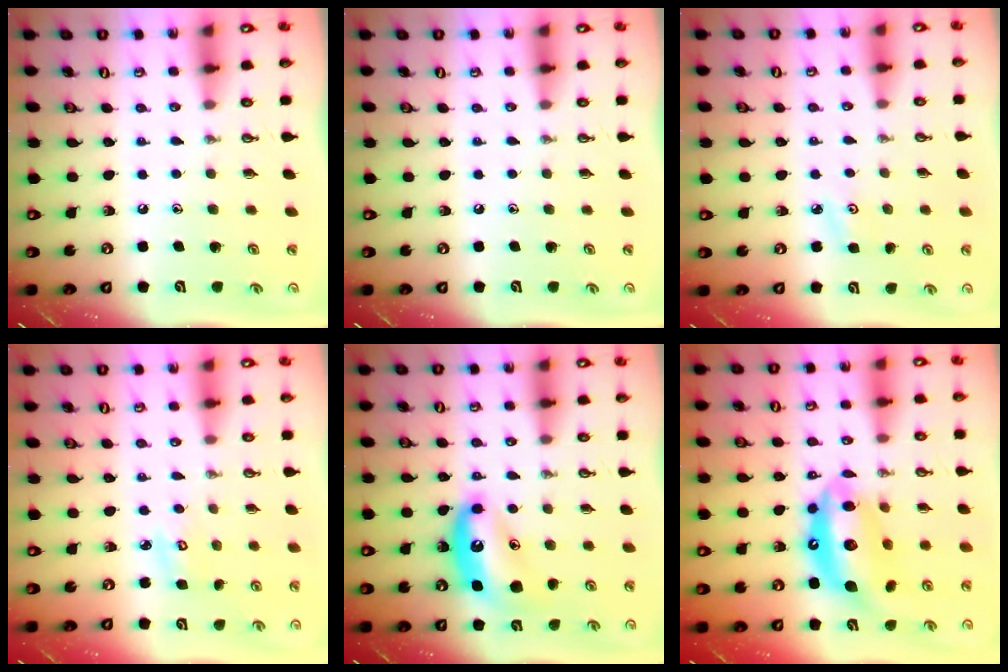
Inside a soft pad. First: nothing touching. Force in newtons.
{"total": 0.0}
{"total": 3.0, "press": 3.0, "slide": 0.4}
{"total": 2.9, "press": 2.9, "slide": 0.2}
{"total": 12.6, "press": 12.5, "slide": 1.1}
{"total": 15.9, "press": 15.8, "slide": 1.3}